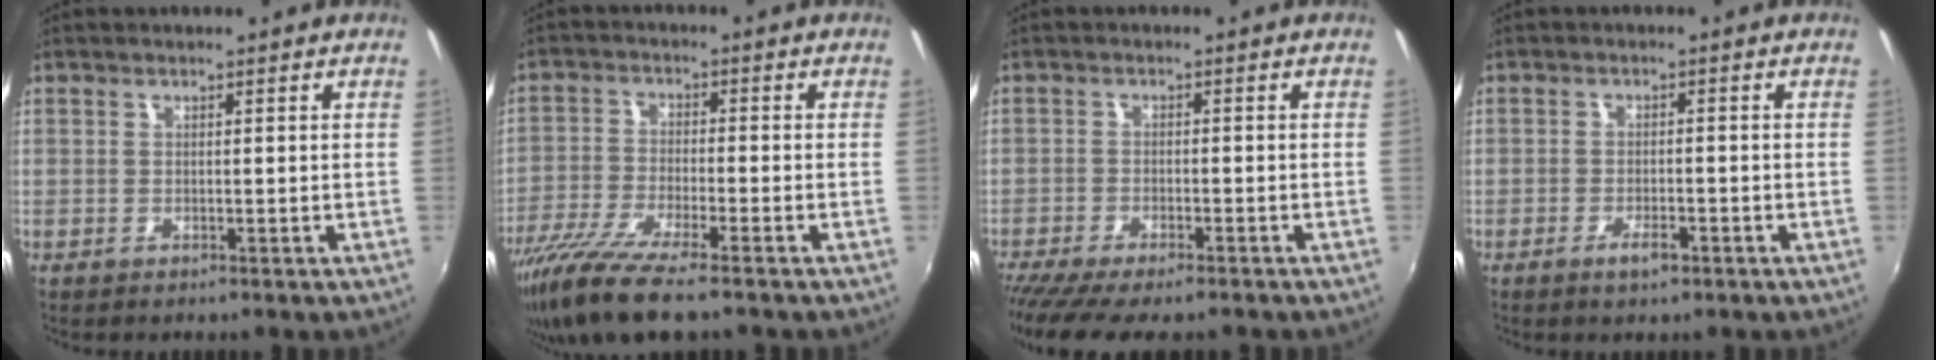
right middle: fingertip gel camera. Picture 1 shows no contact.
{"total": 11.6, "force": [-8.7, 1.5, 7.5], "torque": [-0.168, -0.039, -0.165]}
{"total": 11.1, "force": [-9.3, 1.9, 5.8], "torque": [-0.133, -0.042, -0.154]}
{"total": 3.0, "force": [-1.9, 1.0, 2.0], "torque": [-0.045, -0.003, -0.034]}